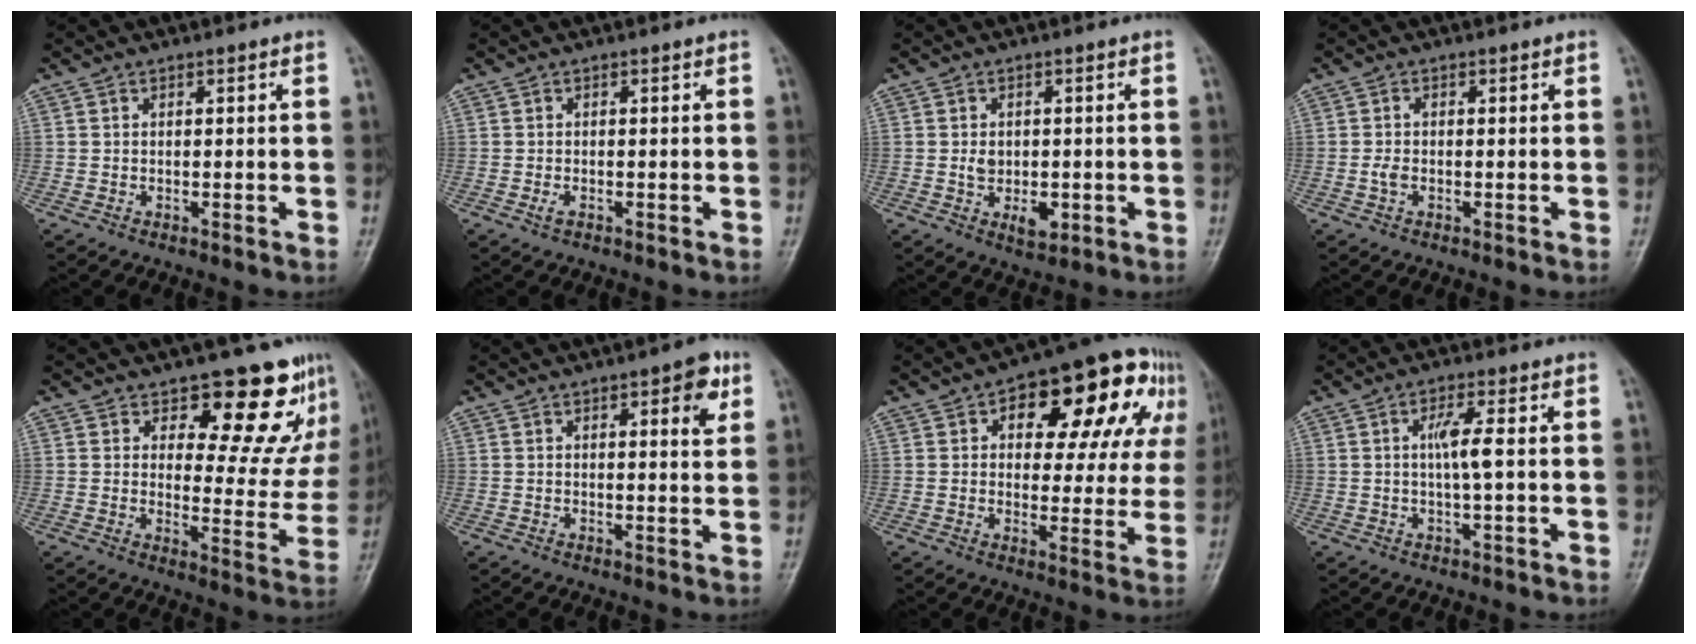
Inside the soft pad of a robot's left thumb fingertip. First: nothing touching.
{"total": 1.1, "force": [-0.5, 0.5, 0.8], "torque": [-0.017, 0.002, -0.009]}
{"total": 5.1, "force": [-0.7, 3.4, 3.7], "torque": [-0.046, -0.005, -0.004]}
{"total": 1.8, "force": [-0.4, 1.1, 1.4], "torque": [-0.032, 0.002, -0.010]}
{"total": 14.5, "force": [11.0, 6.4, 7.0], "torque": [-0.027, -0.086, 0.132]}
{"total": 5.6, "force": [2.7, 1.9, 4.6], "torque": [-0.045, -0.009, 0.029]}
{"total": 20.2, "force": [7.9, 10.4, 15.4], "torque": [-0.142, 0.019, 0.100]}
{"total": 4.2, "force": [0.3, 0.5, 4.1], "torque": [-0.087, 0.006, 0.003]}